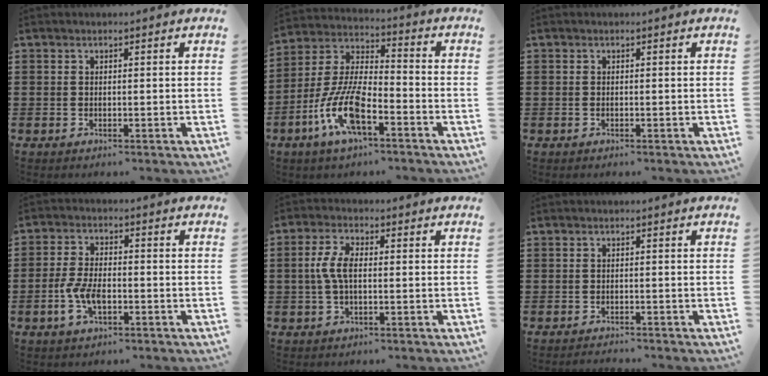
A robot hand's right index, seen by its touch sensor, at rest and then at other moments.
{"total": 11.1, "force": [-5.5, 4.1, 8.7], "torque": [-0.212, -0.007, -0.109]}
{"total": 0.0}
{"total": 5.4, "force": [-1.7, 2.7, 4.4], "torque": [-0.104, -0.003, -0.036]}
{"total": 5.0, "force": [0.0, 2.2, 4.6], "torque": [-0.108, 0.000, -0.008]}
{"total": 0.8, "force": [-0.8, -0.1, 0.0], "torque": [-0.002, 0.000, -0.016]}